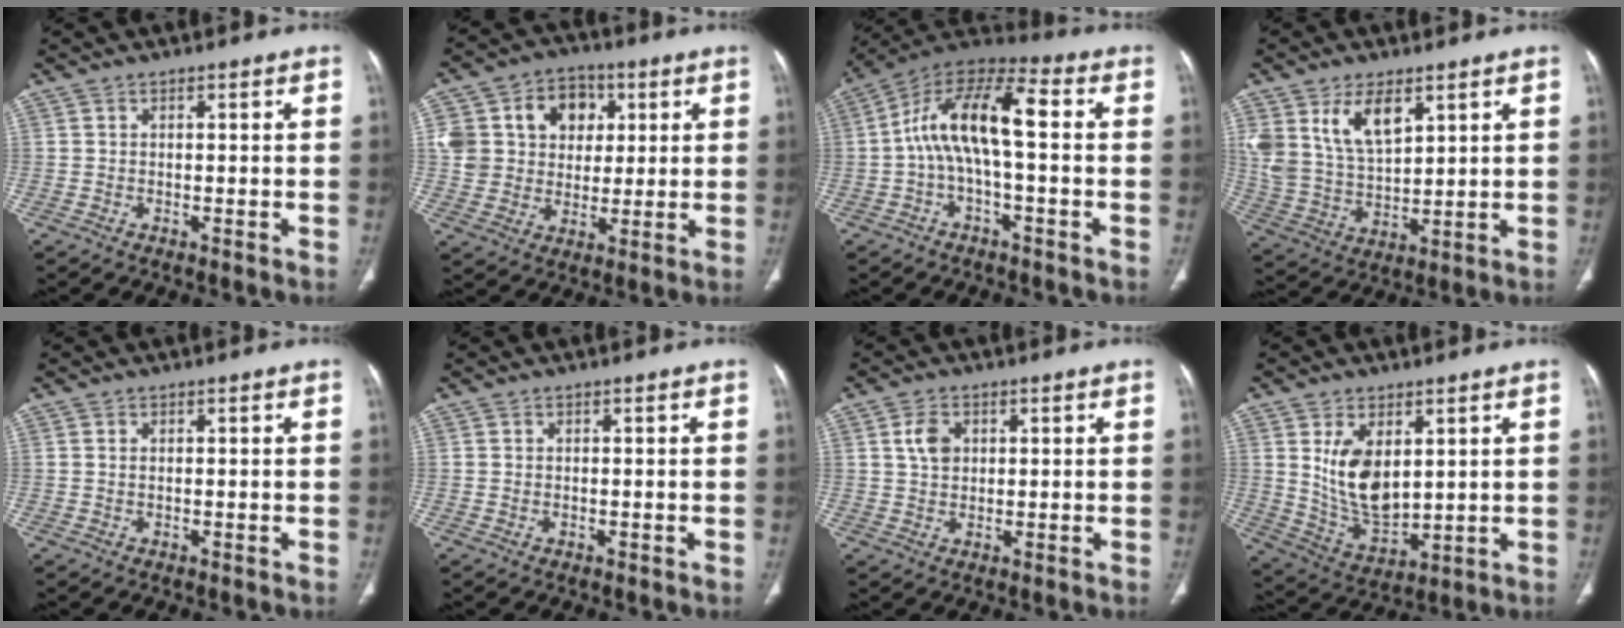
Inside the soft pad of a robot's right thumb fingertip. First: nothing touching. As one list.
[{"total": 16.2, "force": [4.7, 13.4, 7.8], "torque": [-0.106, 0.017, 0.086]}, {"total": 13.4, "force": [-0.1, 5.2, 12.3], "torque": [-0.227, 0.053, -0.012]}, {"total": 11.8, "force": [6.0, 6.2, 7.9], "torque": [-0.138, -0.025, 0.131]}, {"total": 0.5, "force": [0.2, 0.3, 0.4], "torque": [-0.011, 0.002, 0.003]}, {"total": 0.5, "force": [-0.1, 0.4, 0.3], "torque": [-0.010, 0.004, 0.001]}, {"total": 4.2, "force": [1.2, 3.0, 2.7], "torque": [-0.041, -0.002, 0.023]}, {"total": 11.7, "force": [3.1, 6.8, 9.0], "torque": [-0.141, -0.026, 0.079]}]